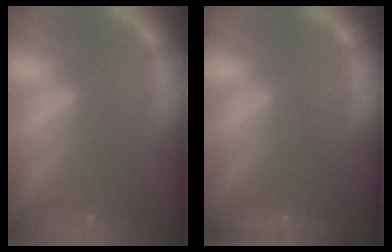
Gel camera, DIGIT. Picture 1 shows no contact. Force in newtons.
{"total": 2.4}